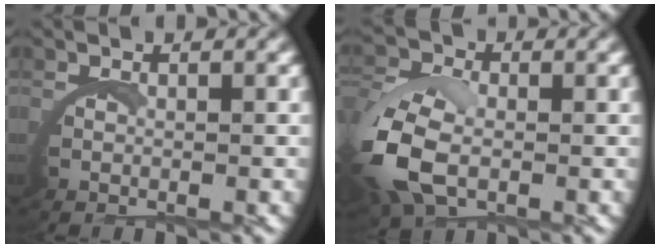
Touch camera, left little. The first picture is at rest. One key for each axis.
{"total": 4.6, "fx": -0.3, "fy": 3.1, "fz": 3.3, "tx": -0.107, "ty": -0.014, "tz": 0.000}